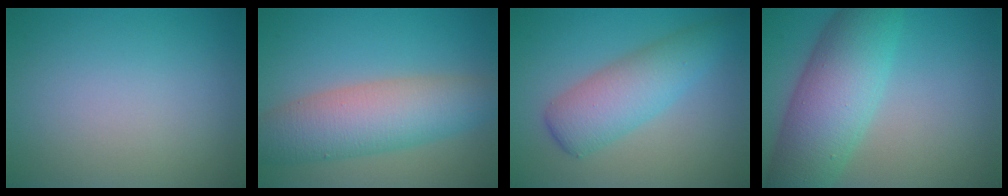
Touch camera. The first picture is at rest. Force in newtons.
{"total": 7.0, "press": 7.0, "slide": 0.2}
{"total": 5.0, "press": 5.0, "slide": 0.2}
{"total": 8.6, "press": 8.6, "slide": 0.3}